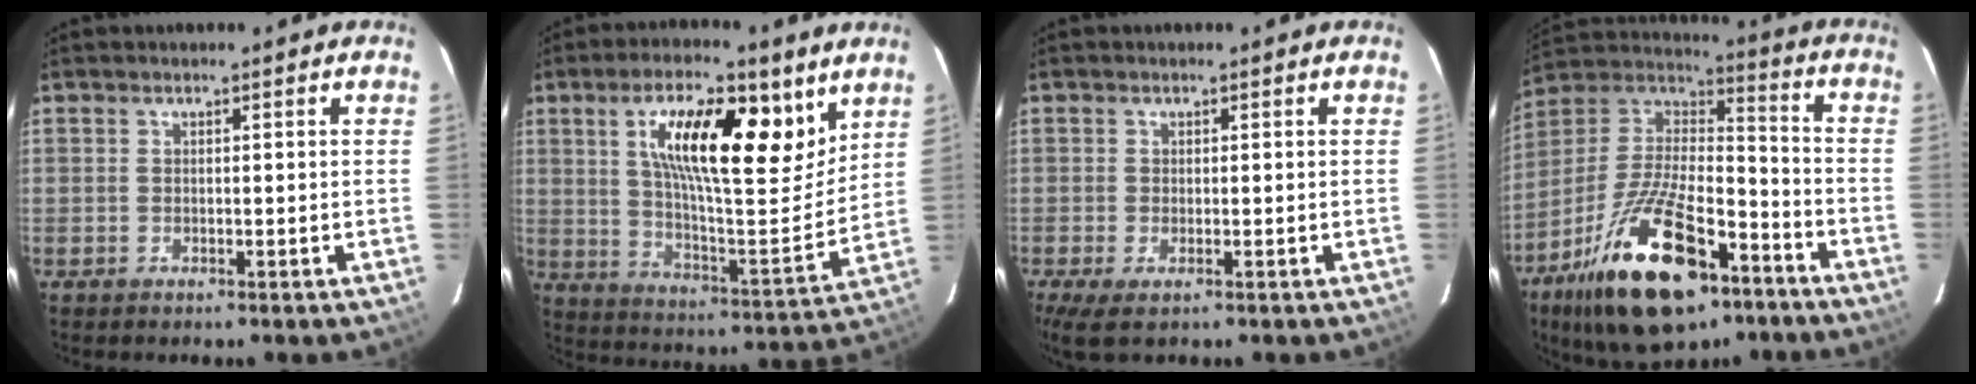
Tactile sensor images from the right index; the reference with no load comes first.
{"total": 19.9, "force": [9.6, 6.4, 16.2], "torque": [-0.263, 0.014, 0.160]}
{"total": 3.9, "force": [-1.5, 1.7, 3.2], "torque": [-0.068, -0.013, -0.024]}
{"total": 25.8, "force": [-14.6, 11.2, 18.1], "torque": [-0.346, -0.010, -0.240]}